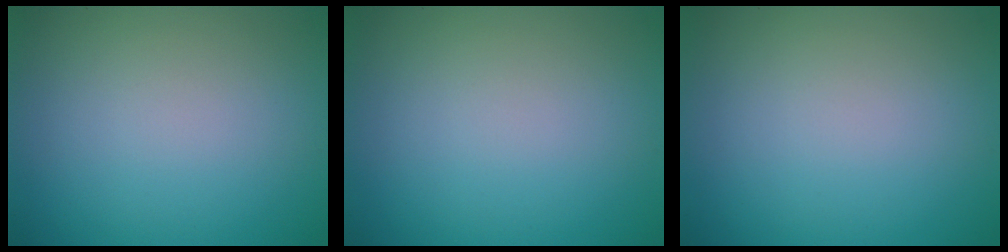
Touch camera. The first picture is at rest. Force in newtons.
{"total": 0.0}
{"total": 0.0}